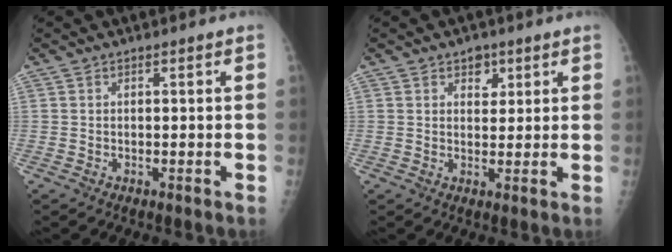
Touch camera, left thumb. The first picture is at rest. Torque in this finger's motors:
{"motor_torque": [0.46, 0.46, -0.13, -0.07, 0.07]}